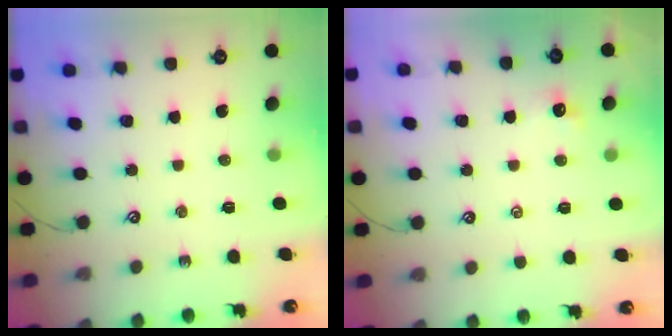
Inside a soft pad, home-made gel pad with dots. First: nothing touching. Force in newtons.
{"total": 1.0, "press": 0.9, "slide": 0.4}